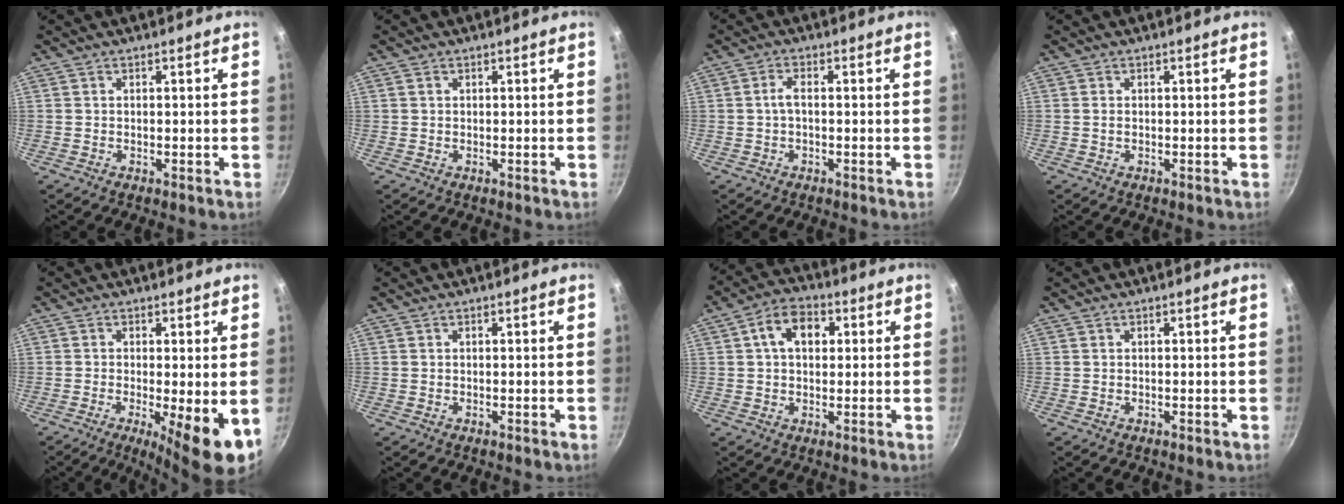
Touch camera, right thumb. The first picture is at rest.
{"total": 0.5, "force": [0.2, 0.4, 0.2], "torque": [-0.003, 0.002, 0.002]}
{"total": 2.3, "force": [-0.3, 1.0, 2.1], "torque": [-0.048, 0.012, -0.008]}
{"total": 0.7, "force": [0.0, 0.5, 0.4], "torque": [-0.008, 0.002, -0.001]}
{"total": 8.6, "force": [-1.8, 1.7, 8.3], "torque": [-0.121, -0.011, -0.021]}
{"total": 0.0}
{"total": 8.3, "force": [2.1, 5.7, 5.7], "torque": [-0.071, 0.012, 0.023]}
{"total": 0.0}